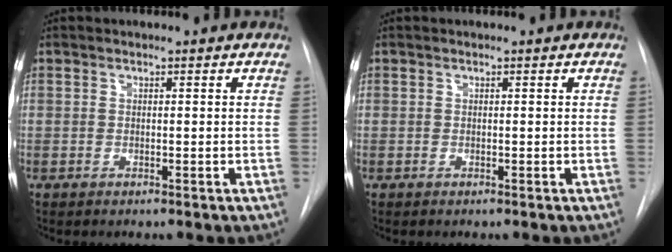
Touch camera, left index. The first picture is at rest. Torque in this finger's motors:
{"motor_torque": [0.00, 0.00, 0.00, 0.00]}